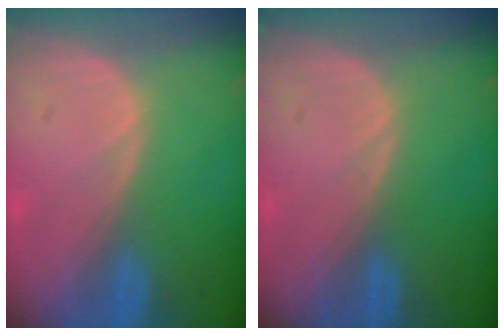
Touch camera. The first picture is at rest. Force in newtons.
{"total": 0.0}